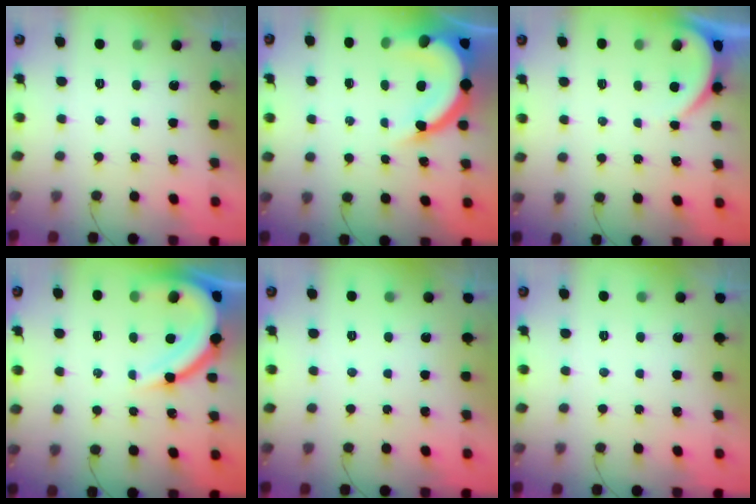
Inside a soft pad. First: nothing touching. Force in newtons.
{"total": 13.1, "press": 13.0, "slide": 1.3}
{"total": 2.6, "press": 2.6, "slide": 0.2}
{"total": 11.5, "press": 11.5, "slide": 1.1}
{"total": 0.0}
{"total": 0.0}